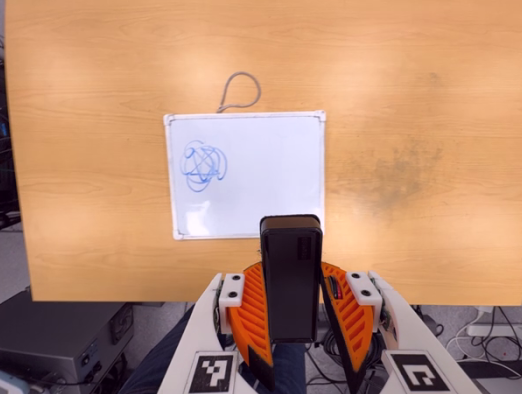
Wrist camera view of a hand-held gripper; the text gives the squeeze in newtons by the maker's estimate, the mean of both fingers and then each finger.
{"total": 5.5, "left": 5.0, "right": 5.9}